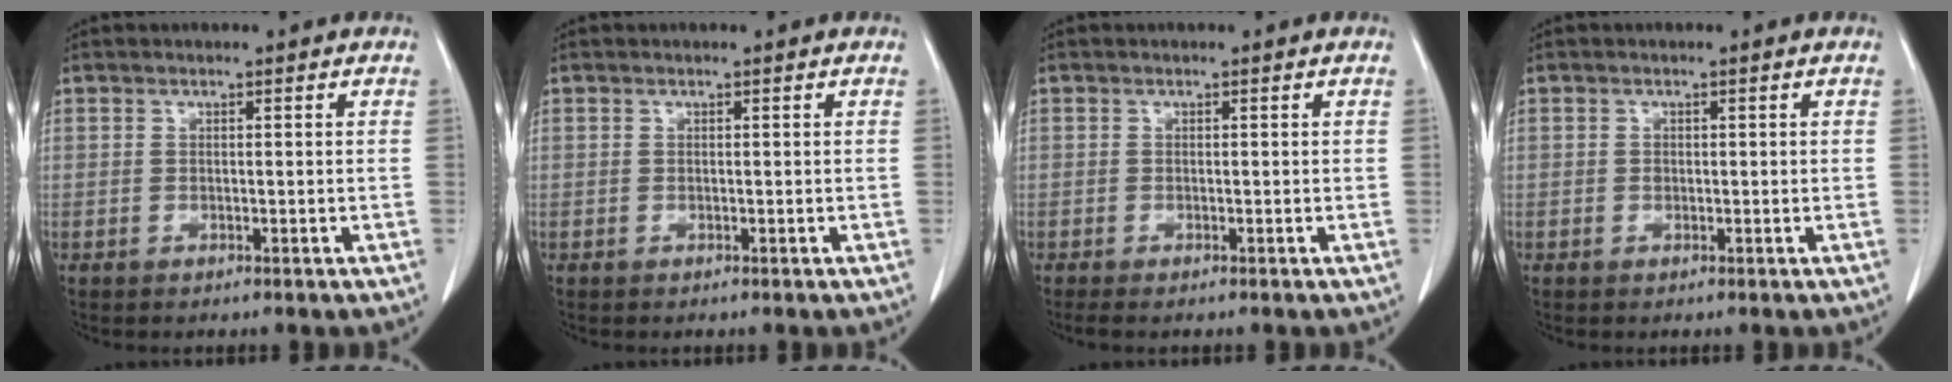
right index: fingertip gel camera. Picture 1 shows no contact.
{"total": 0.0}
{"total": 0.9, "force": [-0.7, 0.0, 0.5], "torque": [-0.013, -0.004, -0.014]}
{"total": 0.6, "force": [0.0, 0.5, 0.4], "torque": [-0.006, 0.001, -0.002]}